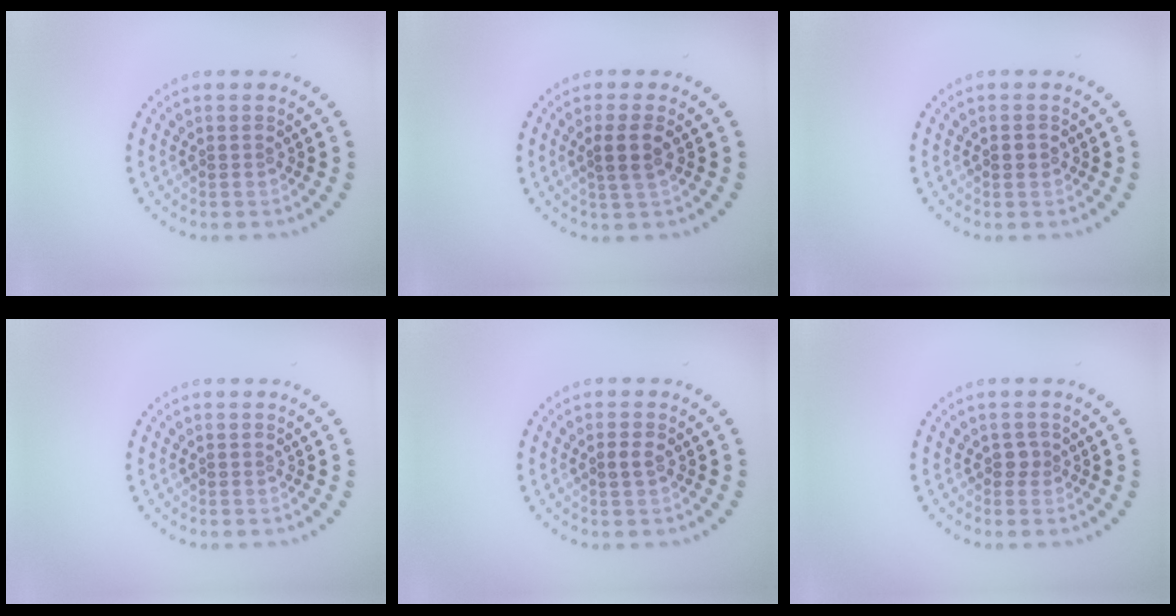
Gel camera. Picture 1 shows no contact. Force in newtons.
{"total": 2.2, "press": 1.9, "slide": 1.2}
{"total": 1.1, "press": 1.1, "slide": 0.1}
{"total": 0.0}
{"total": 1.1, "press": 1.1, "slide": 0.3}
{"total": 0.9, "press": 0.6, "slide": 0.6}